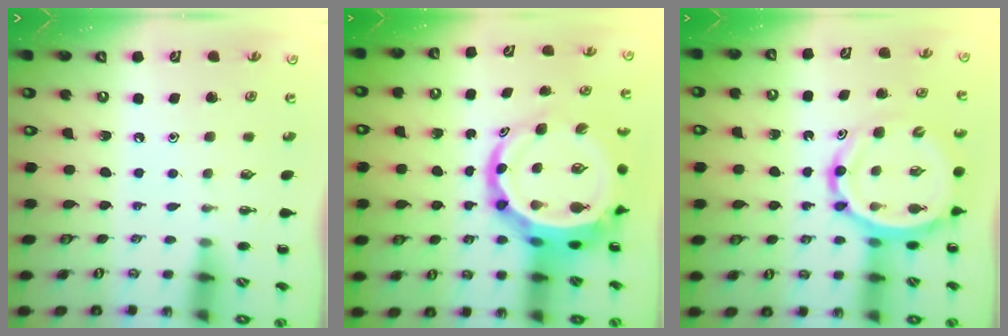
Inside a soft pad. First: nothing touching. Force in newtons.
{"total": 11.5, "press": 11.0, "slide": 3.1}
{"total": 11.2, "press": 10.7, "slide": 3.5}